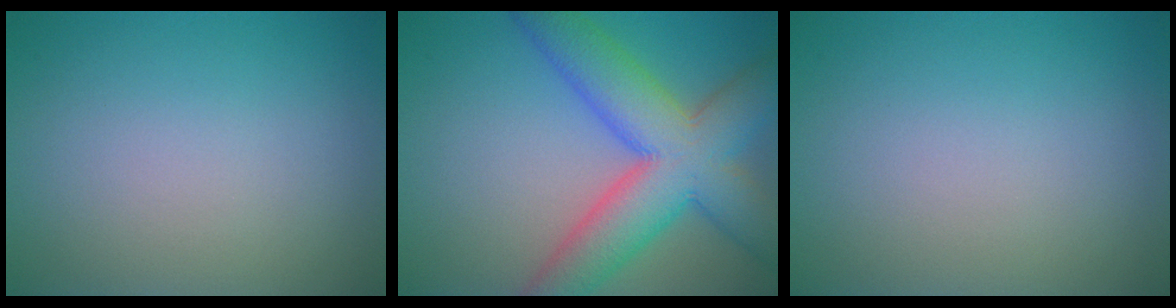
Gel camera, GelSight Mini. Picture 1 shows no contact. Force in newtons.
{"total": 10.2, "press": 10.2, "slide": 0.3}
{"total": 0.0}